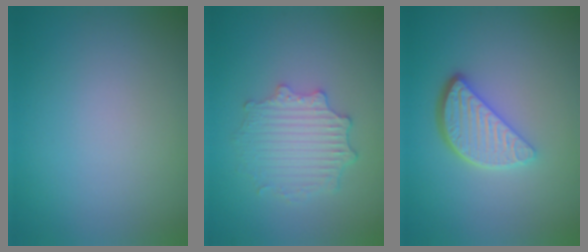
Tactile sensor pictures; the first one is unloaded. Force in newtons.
{"total": 3.9, "press": 3.1, "slide": 2.3}
{"total": 4.0, "press": 3.2, "slide": 2.4}